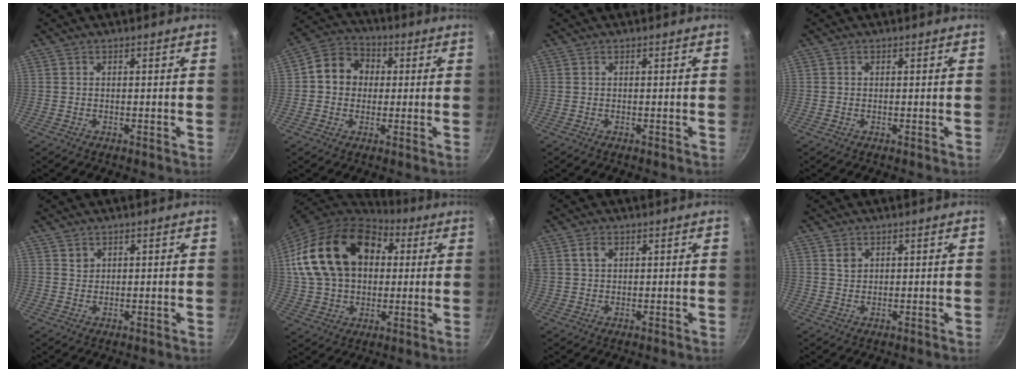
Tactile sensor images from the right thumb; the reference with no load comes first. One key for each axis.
{"total": 9.1, "fx": 0.9, "fy": 7.9, "fz": 4.3, "tx": -0.042, "ty": 0.017, "tz": -0.005}
{"total": 0.0}
{"total": 0.0}
{"total": 1.4, "fx": 0.9, "fy": 1.1, "fz": 0.3, "tx": 0.000, "ty": 0.000, "tz": 0.015}
{"total": 23.1, "fx": 5.7, "fy": 16.3, "fz": 15.3, "tx": -0.251, "ty": 0.020, "tz": 0.102}
{"total": 3.7, "fx": 1.7, "fy": 2.3, "fz": 2.4, "tx": -0.042, "ty": 0.004, "tz": 0.033}
{"total": 2.0, "fx": 0.9, "fy": 1.5, "fz": 0.9, "tx": -0.014, "ty": -0.002, "tz": 0.017}